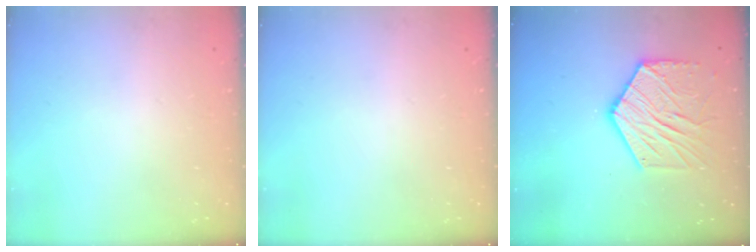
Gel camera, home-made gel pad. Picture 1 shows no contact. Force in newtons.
{"total": 0.0}
{"total": 15.5, "press": 15.5, "slide": 1.2}